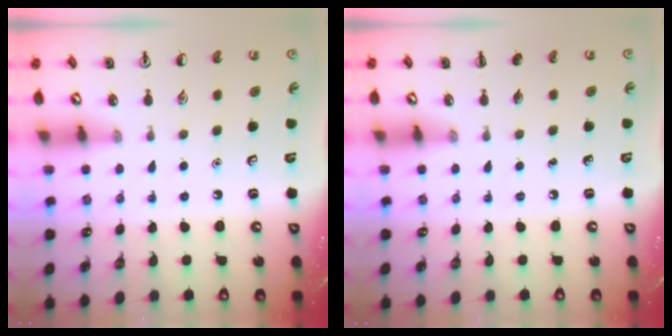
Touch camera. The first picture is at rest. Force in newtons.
{"total": 0.0}